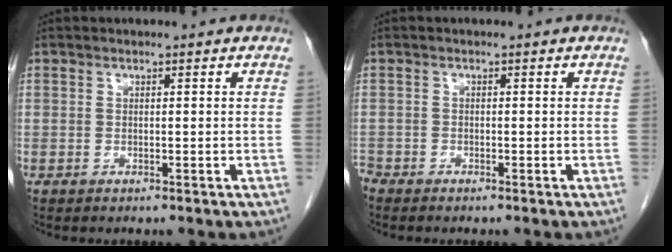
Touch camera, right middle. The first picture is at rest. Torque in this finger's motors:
{"motor_torque": [0.20, -0.13, 0.00, 0.01]}